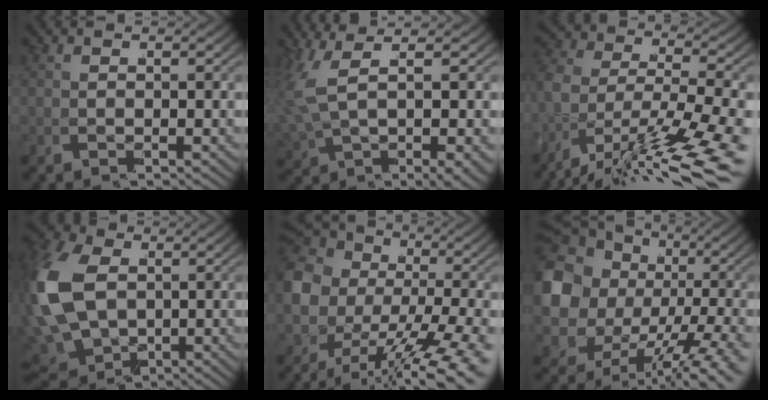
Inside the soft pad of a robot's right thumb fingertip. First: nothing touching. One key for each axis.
{"total": 7.3, "fx": 2.5, "fy": 3.0, "fz": 6.2, "tx": -0.119, "ty": 0.004, "tz": 0.050}
{"total": 10.3, "fx": -4.9, "fy": 5.1, "fz": 7.4, "tx": -0.132, "ty": -0.045, "tz": -0.050}
{"total": 12.3, "fx": -0.3, "fy": 9.5, "fz": 7.7, "tx": -0.211, "ty": -0.054, "tz": 0.028}
{"total": 12.1, "fx": -0.2, "fy": 9.2, "fz": 7.9, "tx": -0.153, "ty": -0.029, "tz": 0.010}
{"total": 12.9, "fx": -1.2, "fy": 10.6, "fz": 7.3, "tx": -0.174, "ty": -0.058, "tz": 0.012}